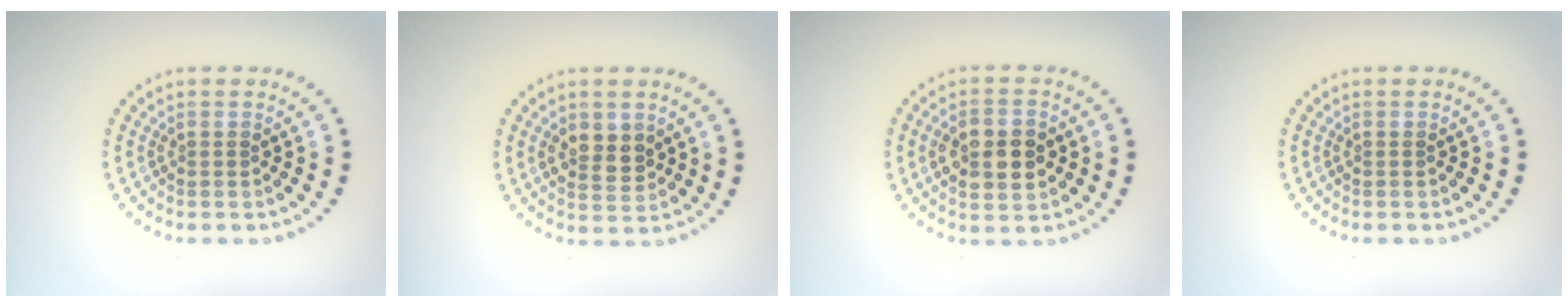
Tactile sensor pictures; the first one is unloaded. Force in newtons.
{"total": 2.9, "press": 2.8, "slide": 0.5}
{"total": 4.9, "press": 4.9, "slide": 0.2}
{"total": 0.0}